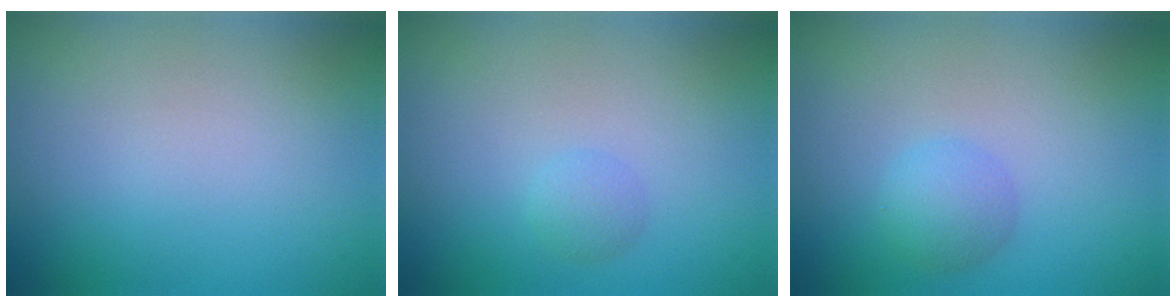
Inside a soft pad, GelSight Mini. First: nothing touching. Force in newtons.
{"total": 1.1, "press": 1.1, "slide": 0.1}
{"total": 2.1, "press": 2.1, "slide": 0.1}